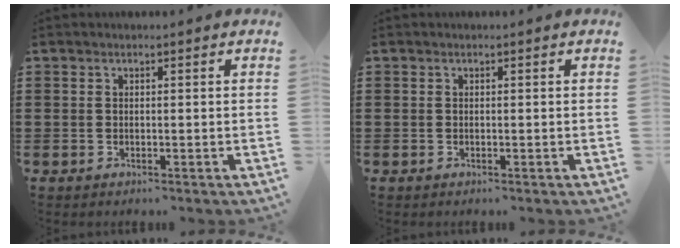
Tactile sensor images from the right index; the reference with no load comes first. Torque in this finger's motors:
{"motor_torque": [1.07, 1.07, 0.00, 0.01]}